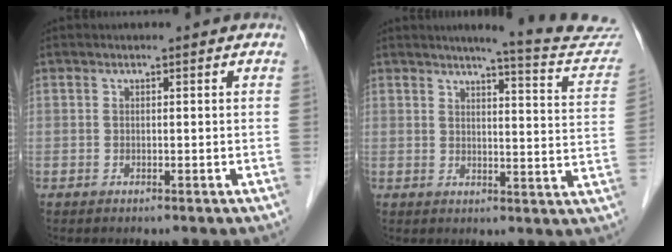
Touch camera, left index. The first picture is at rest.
{"total": 12.3, "force": [11.6, 0.3, 4.0], "torque": [-0.034, -0.051, 0.115]}